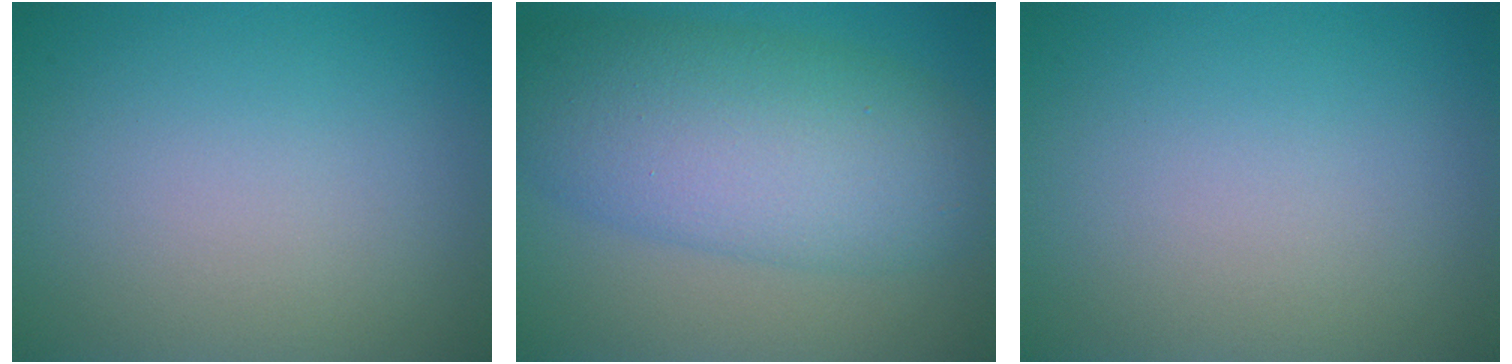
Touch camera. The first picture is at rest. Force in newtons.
{"total": 9.4, "press": 9.4, "slide": 0.2}
{"total": 0.0}